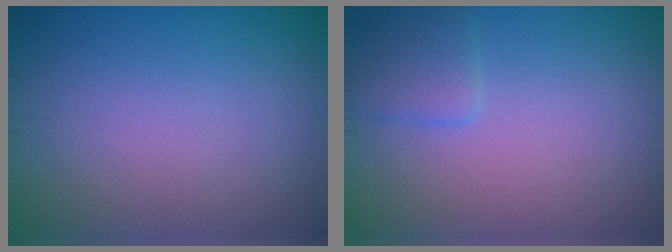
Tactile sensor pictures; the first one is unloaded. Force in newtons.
{"total": 1.9, "press": 1.9, "slide": 0.1}